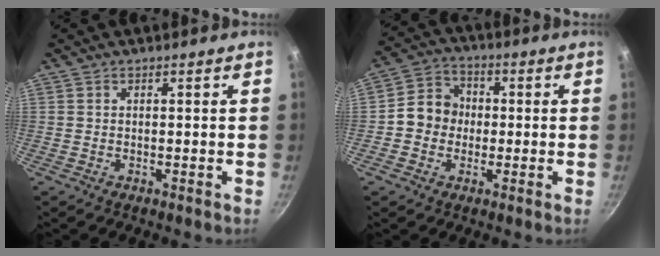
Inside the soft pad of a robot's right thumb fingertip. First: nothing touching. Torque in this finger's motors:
{"motor_torque": [0.40, 1.49, 0.52, -0.69, 0.02]}